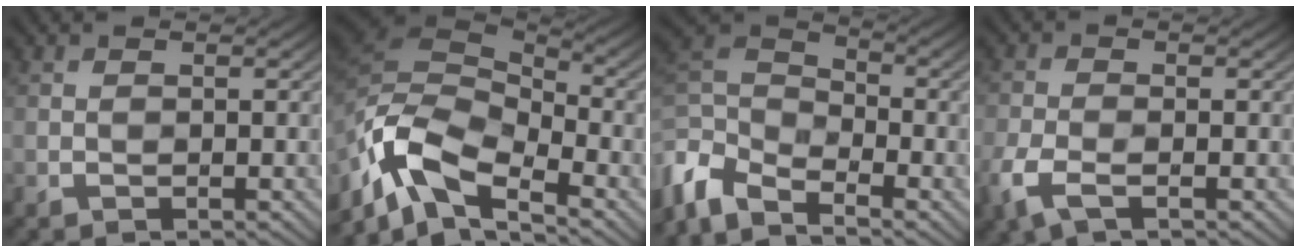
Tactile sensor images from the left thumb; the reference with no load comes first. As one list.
[{"total": 11.7, "force": [-4.3, 6.7, 8.6], "torque": [-0.208, 0.004, -0.086]}, {"total": 8.0, "force": [-4.6, 4.5, 4.8], "torque": [-0.122, 0.002, -0.102]}, {"total": 4.4, "force": [-1.6, 2.3, 3.5], "torque": [-0.083, -0.009, -0.043]}]